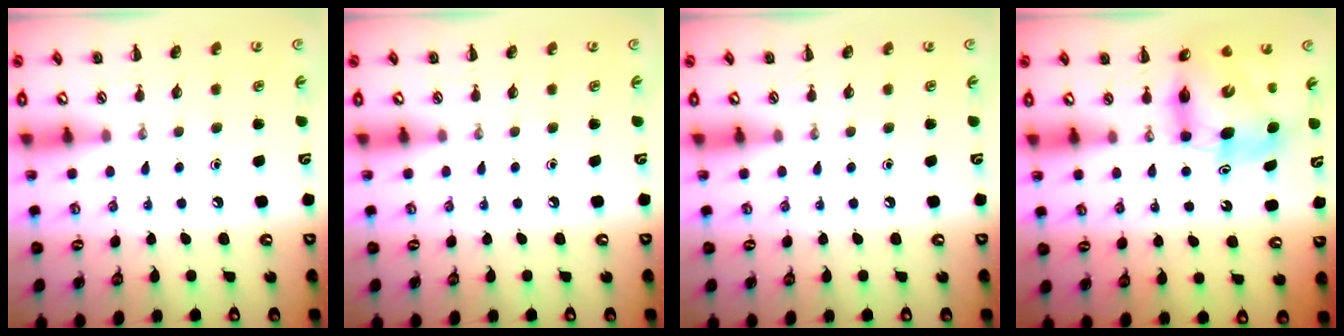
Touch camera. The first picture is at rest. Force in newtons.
{"total": 0.0}
{"total": 0.0}
{"total": 9.1, "press": 8.7, "slide": 2.6}